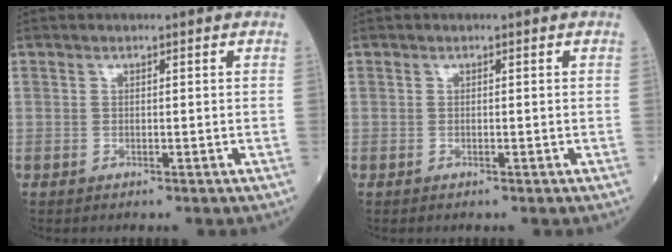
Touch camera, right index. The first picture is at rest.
{"total": 0.0}